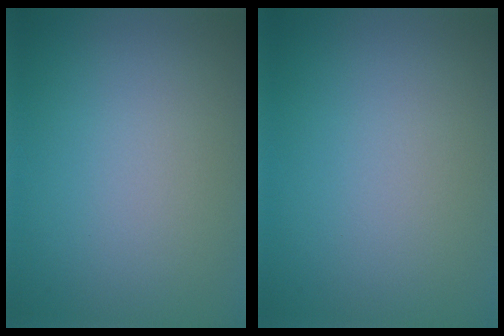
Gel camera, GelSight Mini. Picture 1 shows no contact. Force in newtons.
{"total": 0.0}